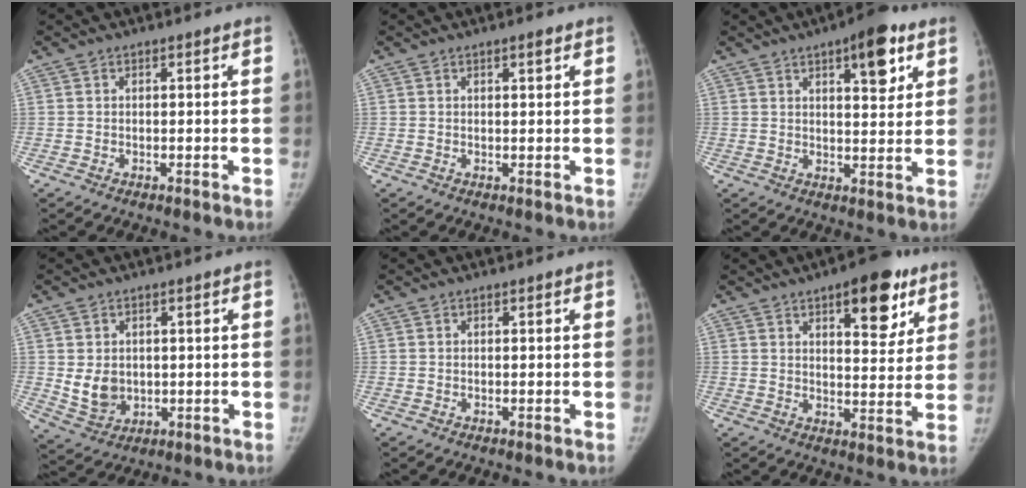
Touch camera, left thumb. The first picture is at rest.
{"total": 1.3, "force": [0.8, 0.4, 1.0], "torque": [-0.009, -0.002, 0.012]}
{"total": 9.8, "force": [5.0, 3.6, 7.6], "torque": [-0.079, -0.020, 0.067]}
{"total": 6.2, "force": [0.3, 5.1, 3.5], "torque": [-0.042, -0.013, 0.023]}
{"total": 0.0}
{"total": 12.9, "force": [7.1, 5.4, 9.2], "torque": [-0.081, -0.029, 0.096]}